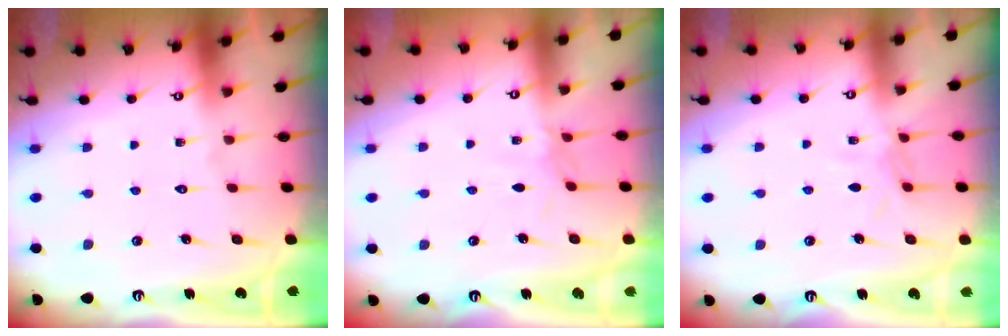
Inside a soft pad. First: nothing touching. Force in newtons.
{"total": 2.8, "press": 2.7, "slide": 0.5}
{"total": 4.7, "press": 4.7, "slide": 0.2}